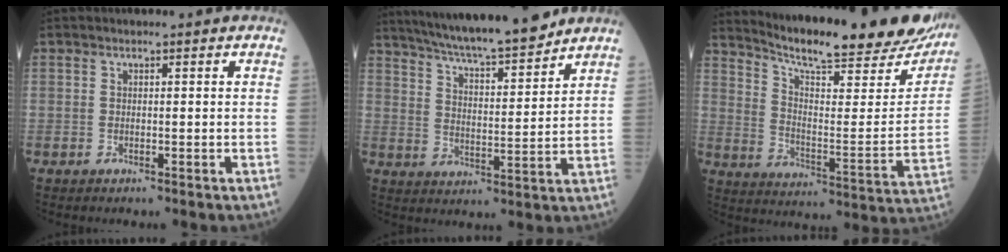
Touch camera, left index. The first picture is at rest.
{"total": 16.2, "force": [14.4, 1.0, 7.3], "torque": [-0.125, 0.004, 0.226]}
{"total": 26.8, "force": [23.9, 3.1, 11.7], "torque": [-0.183, -0.083, 0.313]}